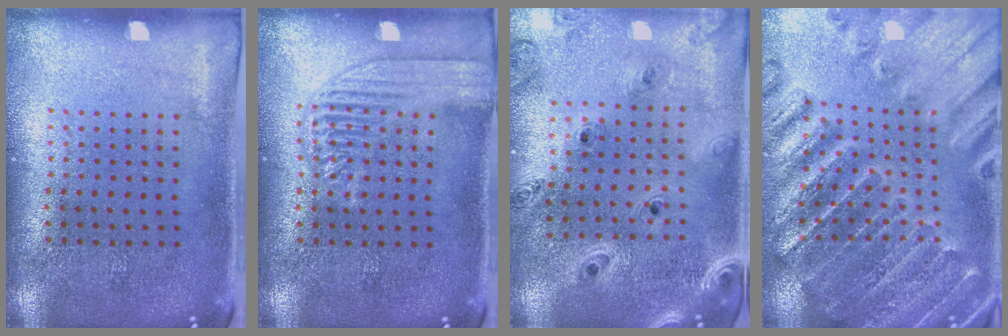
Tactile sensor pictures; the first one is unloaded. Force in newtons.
{"total": 2.5, "press": 2.5, "slide": 0.3}
{"total": 1.4, "press": 1.3, "slide": 0.2}
{"total": 2.8, "press": 2.8, "slide": 0.4}